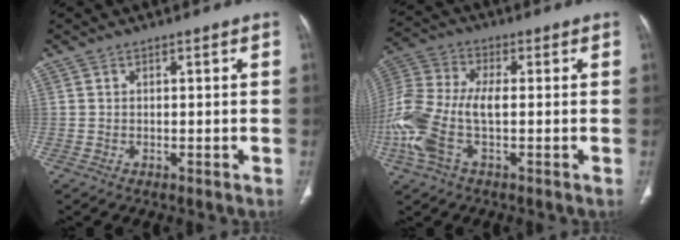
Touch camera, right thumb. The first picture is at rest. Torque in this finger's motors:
{"motor_torque": [0.28, 0.25, 0.75, 0.40, 0.20]}